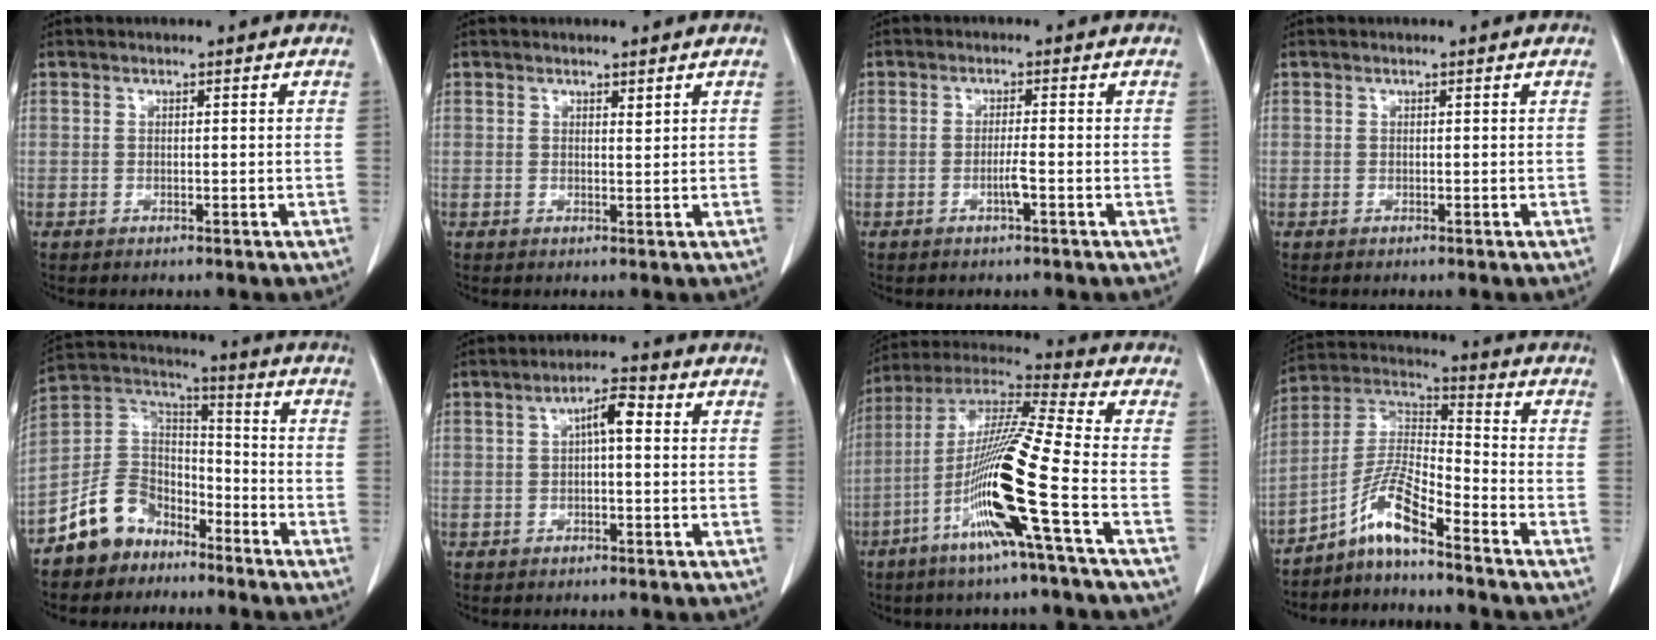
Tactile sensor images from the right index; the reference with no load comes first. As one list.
[{"total": 0.7, "force": [0.5, 0.1, 0.4], "torque": [-0.009, -0.006, 0.008]}, {"total": 2.2, "force": [-0.9, -0.1, 2.0], "torque": [-0.039, -0.001, -0.017]}, {"total": 0.0}, {"total": 10.3, "force": [-7.1, 6.8, 3.0], "torque": [-0.069, 0.044, -0.136]}, {"total": 4.0, "force": [0.6, 1.0, 3.9], "torque": [-0.064, 0.013, 0.006]}, {"total": 16.8, "force": [-6.1, -1.5, 15.6], "torque": [-0.308, -0.013, -0.125]}, {"total": 8.6, "force": [-6.1, 0.8, 6.0], "torque": [-0.129, 0.012, -0.118]}]